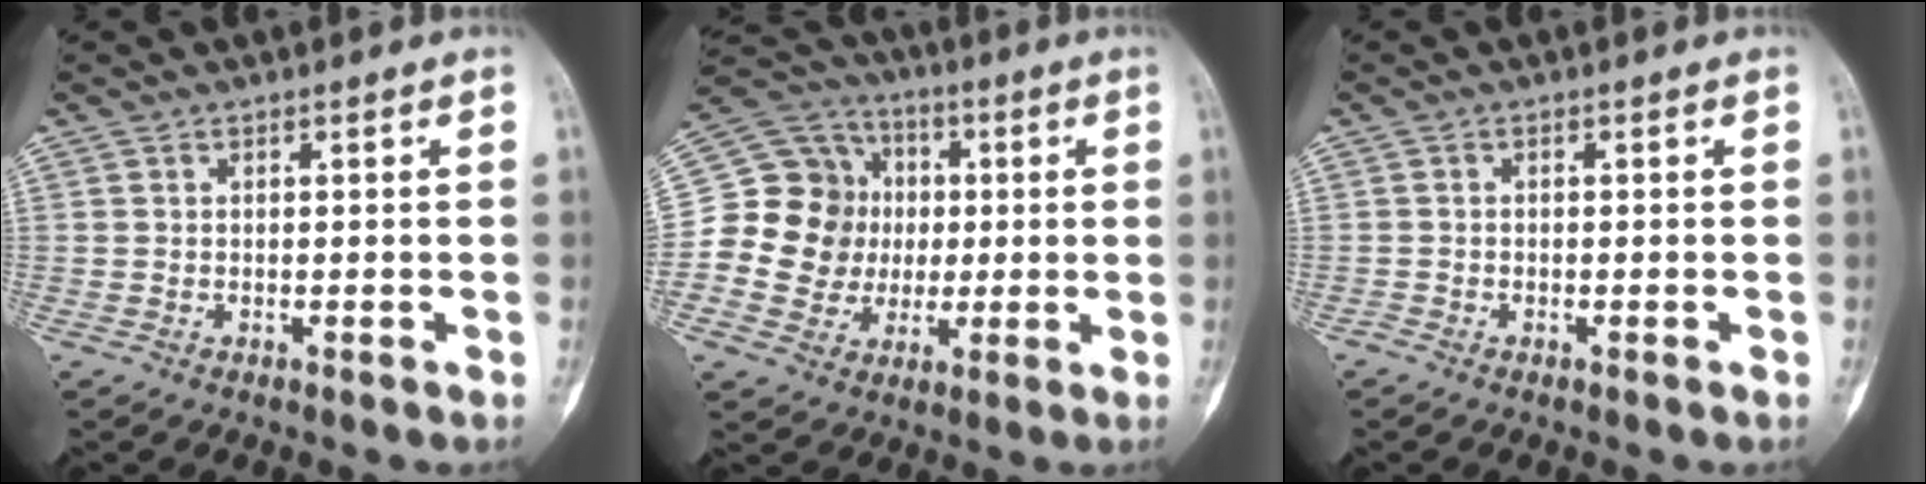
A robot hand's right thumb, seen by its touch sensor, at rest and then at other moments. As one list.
[{"total": 15.4, "force": [0.0, 14.1, 6.3], "torque": [-0.080, 0.030, 0.002]}, {"total": 0.7, "force": [-0.7, 0.3, -0.1], "torque": [0.007, 0.000, -0.021]}]